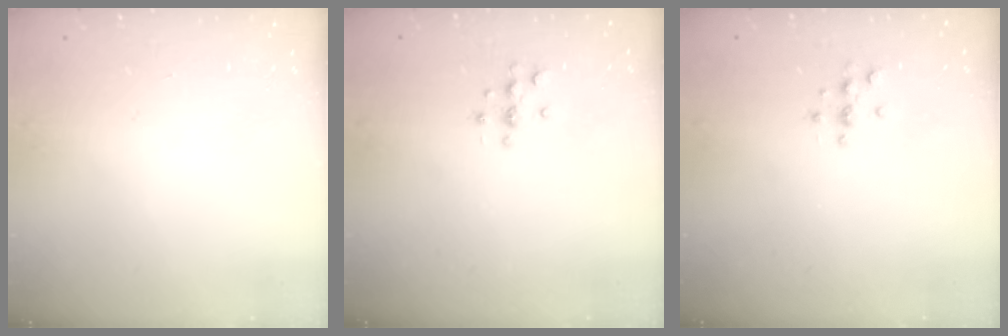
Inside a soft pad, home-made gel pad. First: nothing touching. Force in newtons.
{"total": 3.7, "press": 3.7, "slide": 0.4}
{"total": 3.0, "press": 3.0, "slide": 0.4}